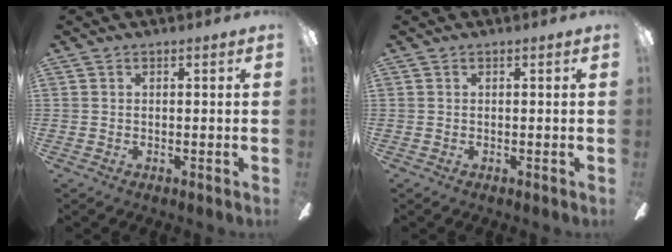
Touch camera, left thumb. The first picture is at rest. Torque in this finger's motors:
{"motor_torque": [-0.22, -0.23, 0.14, 0.00, 0.00]}